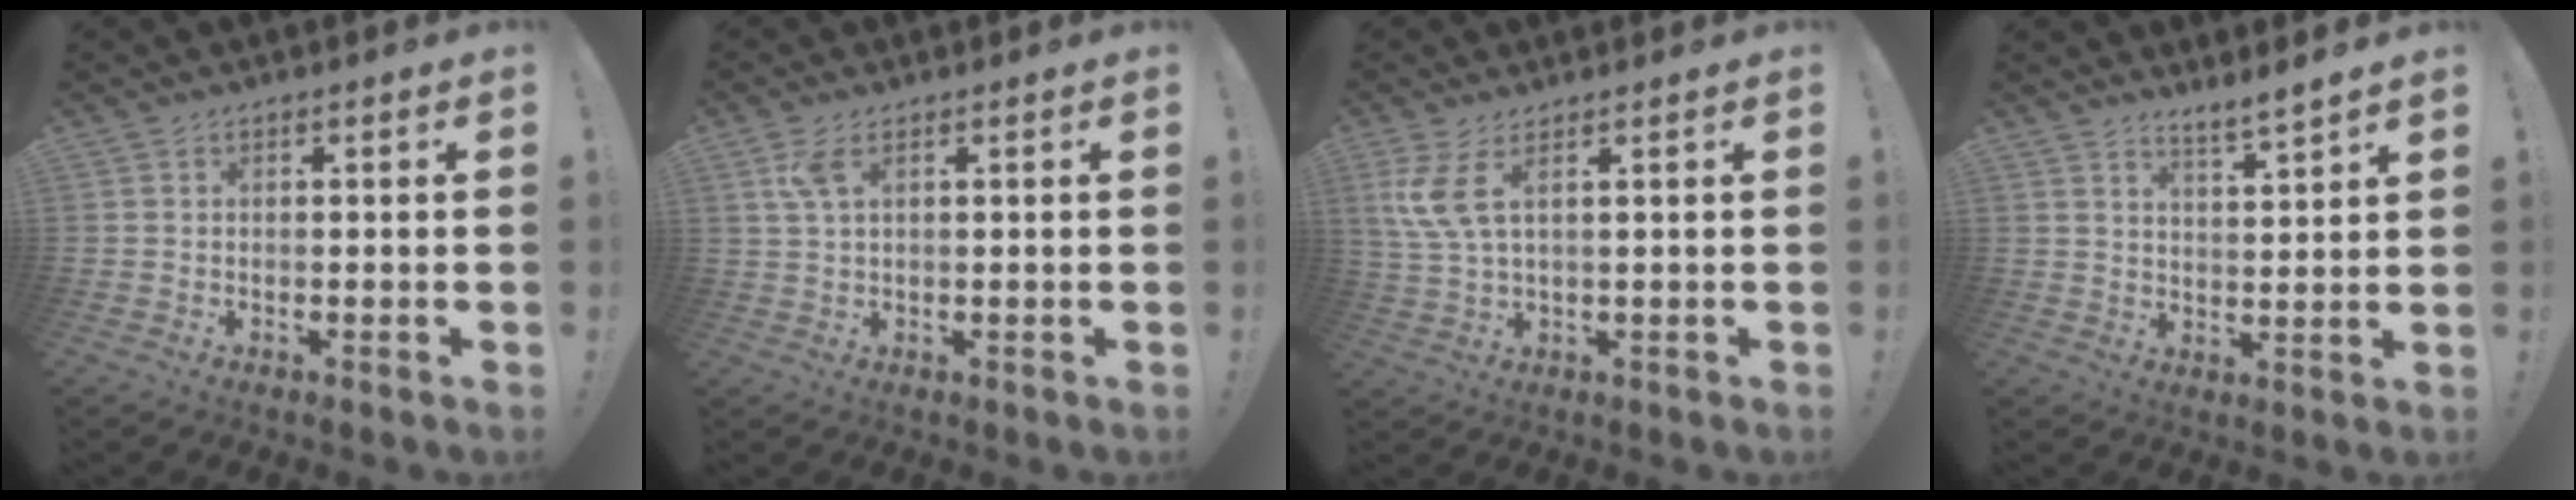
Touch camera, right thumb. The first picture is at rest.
{"total": 4.3, "force": [2.0, 1.6, 3.5], "torque": [-0.067, 0.001, 0.035]}
{"total": 7.2, "force": [3.0, 1.7, 6.2], "torque": [-0.140, -0.013, 0.057]}
{"total": 5.1, "force": [4.6, -0.1, 2.2], "torque": [-0.034, -0.034, 0.079]}